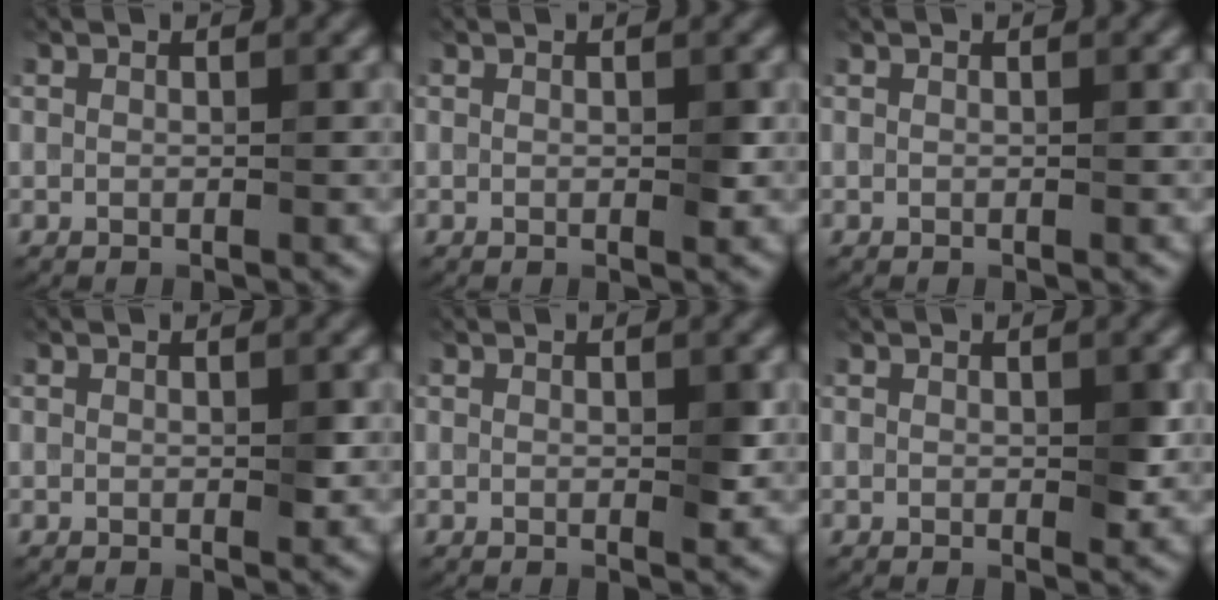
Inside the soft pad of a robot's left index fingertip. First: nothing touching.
{"total": 0.7, "force": [0.0, 0.3, 0.7], "torque": [-0.006, -0.003, 0.000]}
{"total": 0.0}
{"total": 0.7, "force": [0.0, 0.3, 0.6], "torque": [-0.006, -0.003, 0.000]}
{"total": 1.1, "force": [0.1, 0.4, 1.0], "torque": [-0.010, -0.004, 0.000]}
{"total": 1.4, "force": [0.0, 0.6, 1.2], "torque": [-0.011, -0.005, 0.001]}